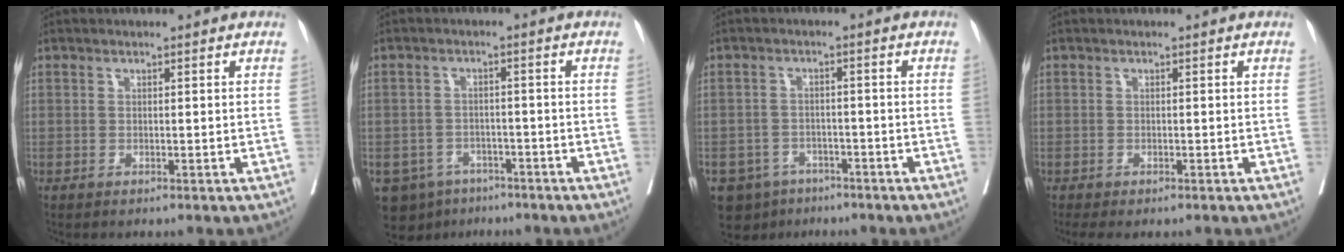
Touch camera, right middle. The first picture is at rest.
{"total": 7.5, "force": [-4.9, 5.3, 1.8], "torque": [-0.034, 0.003, -0.070]}
{"total": 6.8, "force": [-4.6, 4.9, 1.2], "torque": [-0.022, 0.005, -0.068]}
{"total": 2.1, "force": [-1.6, 0.8, 1.0], "torque": [-0.014, -0.006, -0.023]}